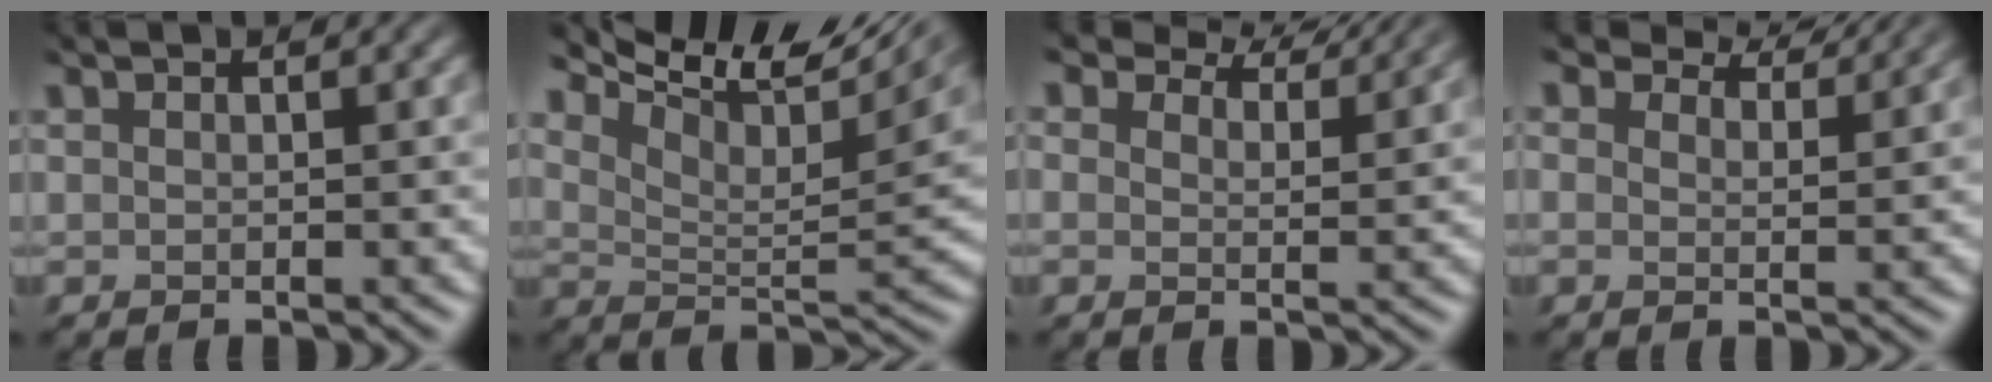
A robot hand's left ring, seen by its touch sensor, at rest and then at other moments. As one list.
[{"total": 10.2, "force": [5.2, 4.4, 7.6], "torque": [-0.137, 0.016, 0.094]}, {"total": 4.3, "force": [4.2, 0.8, 0.4], "torque": [-0.036, -0.008, 0.057]}, {"total": 3.8, "force": [3.8, 0.4, 0.0], "torque": [-0.030, -0.008, 0.051]}]